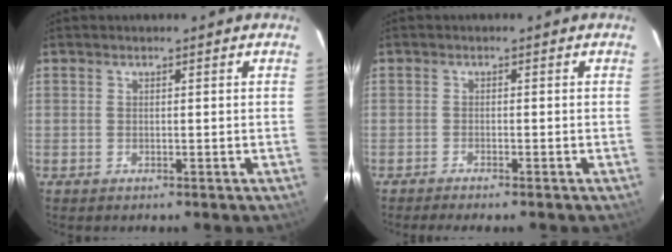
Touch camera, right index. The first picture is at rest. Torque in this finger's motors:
{"motor_torque": [0.06, -0.03, 0.13, 0.02]}